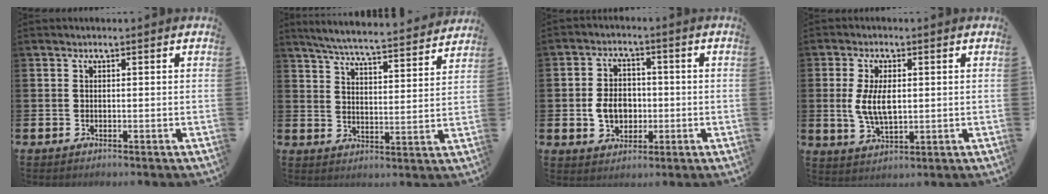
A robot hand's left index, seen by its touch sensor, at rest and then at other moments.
{"total": 6.0, "force": [5.8, 0.1, 1.7], "torque": [-0.052, -0.047, 0.098]}
{"total": 5.3, "force": [-0.7, 4.3, 3.1], "torque": [-0.047, 0.004, -0.019]}
{"total": 5.8, "force": [0.7, 2.8, 5.0], "torque": [-0.094, 0.001, 0.008]}